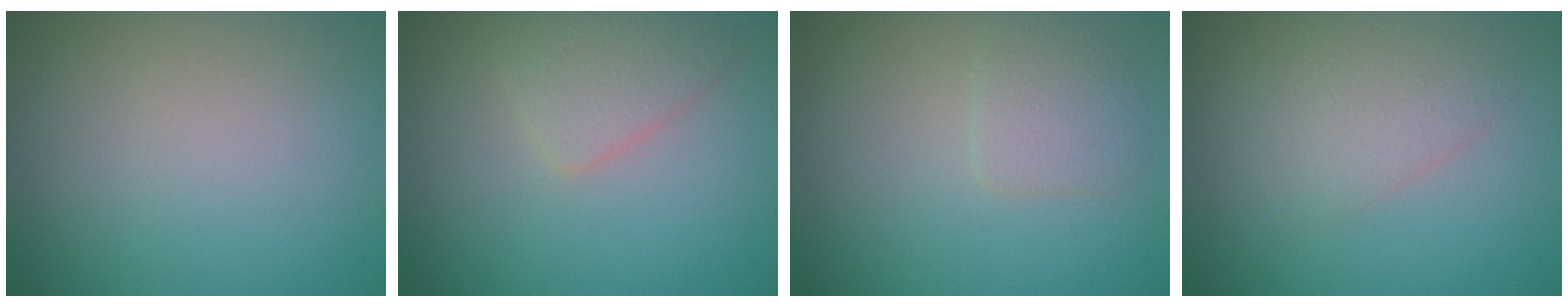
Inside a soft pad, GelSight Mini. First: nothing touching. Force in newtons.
{"total": 2.4, "press": 2.4, "slide": 0.2}
{"total": 1.8, "press": 1.8, "slide": 0.1}
{"total": 2.2, "press": 2.2, "slide": 0.0}